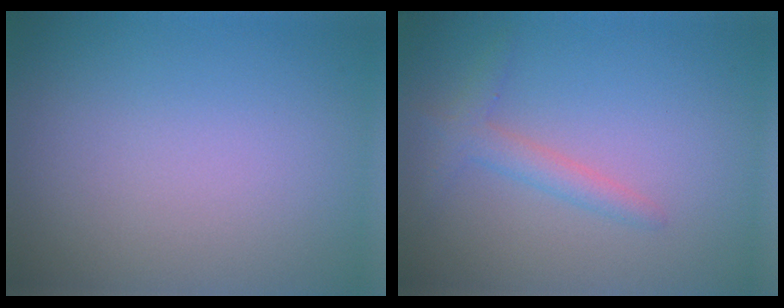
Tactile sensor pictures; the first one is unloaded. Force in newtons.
{"total": 2.0, "press": 2.0, "slide": 0.1}